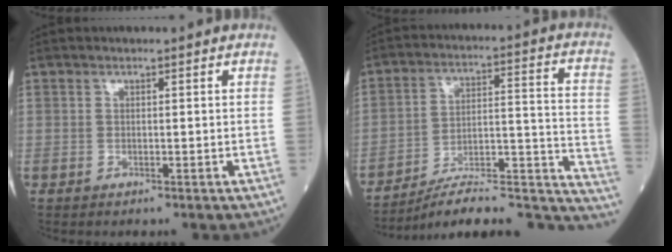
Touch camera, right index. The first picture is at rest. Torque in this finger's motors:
{"motor_torque": [-0.67, -0.77, 0.05, -0.01]}